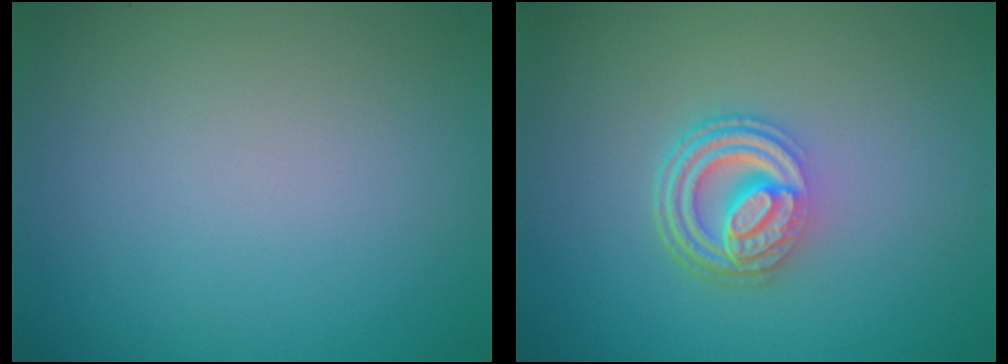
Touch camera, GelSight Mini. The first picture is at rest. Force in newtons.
{"total": 4.8, "press": 3.3, "slide": 3.5}